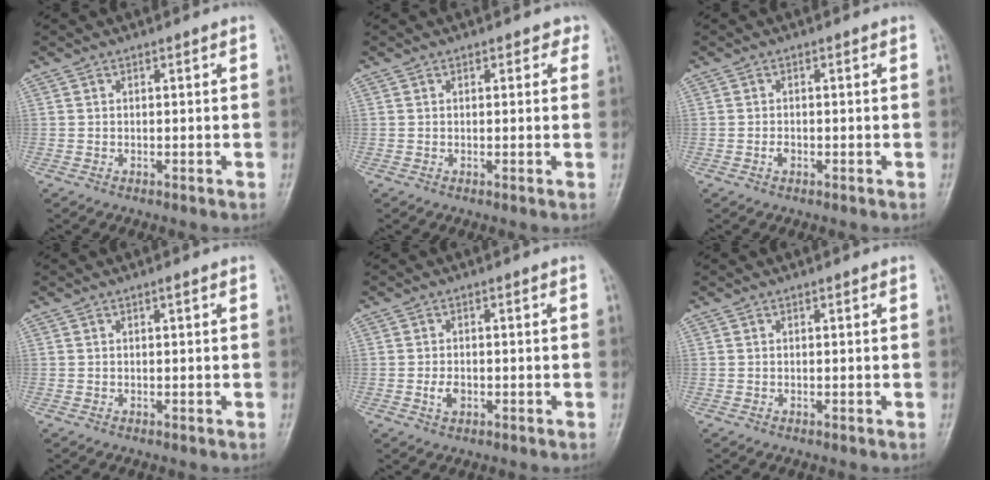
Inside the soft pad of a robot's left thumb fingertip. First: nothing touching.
{"total": 1.9, "force": [1.1, 1.3, 0.8], "torque": [0.013, 0.000, 0.005]}
{"total": 1.1, "force": [-0.5, 0.8, 0.7], "torque": [-0.010, 0.001, -0.011]}
{"total": 0.7, "force": [0.4, 0.2, 0.6], "torque": [-0.009, 0.001, 0.002]}
{"total": 2.5, "force": [-0.7, 1.6, 1.7], "torque": [-0.029, 0.001, -0.013]}
{"total": 0.0}